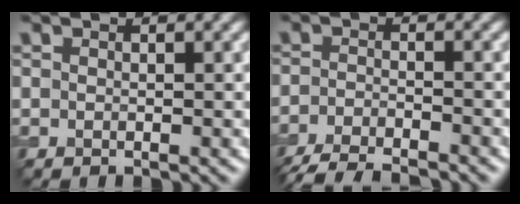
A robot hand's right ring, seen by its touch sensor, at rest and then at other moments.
{"total": 6.1, "force": [-5.4, 1.0, 2.7], "torque": [-0.046, -0.020, -0.096]}